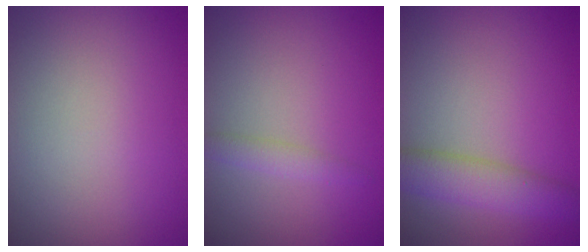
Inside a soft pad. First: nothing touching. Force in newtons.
{"total": 1.3, "press": 1.3, "slide": 0.0}
{"total": 4.0, "press": 4.0, "slide": 0.1}